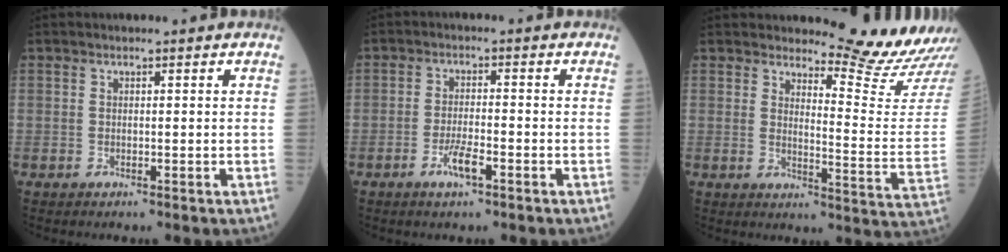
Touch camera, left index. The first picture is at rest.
{"total": 3.7, "force": [-2.0, 0.6, 3.0], "torque": [-0.063, -0.001, -0.035]}
{"total": 12.4, "force": [12.2, -1.2, 2.0], "torque": [-0.023, -0.112, 0.143]}